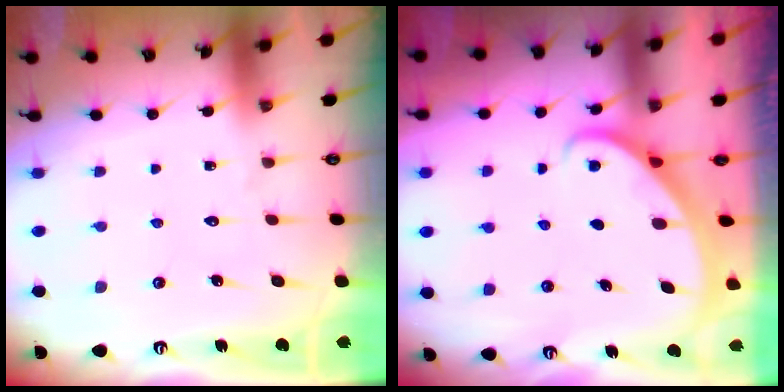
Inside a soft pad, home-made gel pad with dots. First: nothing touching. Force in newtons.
{"total": 1.9, "press": 1.9, "slide": 0.2}